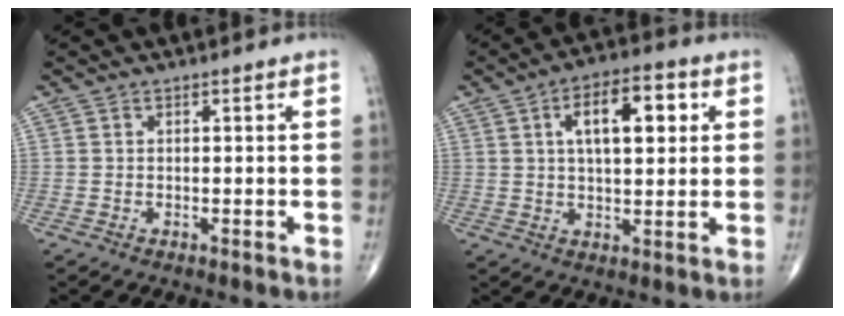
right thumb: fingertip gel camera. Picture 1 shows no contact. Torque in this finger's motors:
{"motor_torque": [0.22, 2.34, 1.22, 0.44, 0.07]}